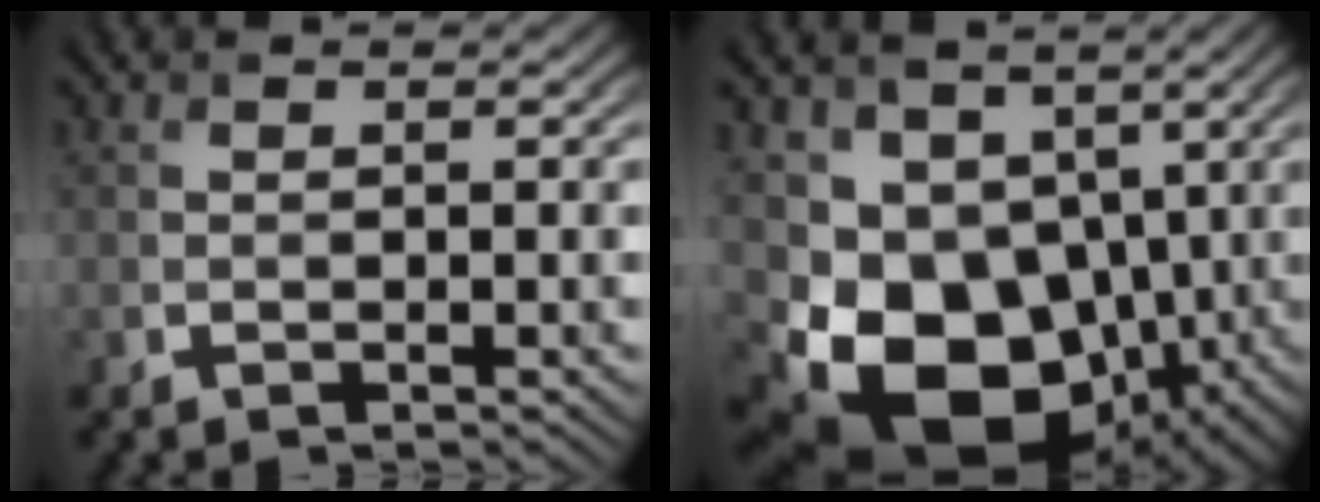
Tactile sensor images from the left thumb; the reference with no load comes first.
{"total": 15.0, "force": [-2.1, 11.2, 9.8], "torque": [-0.190, -0.040, -0.025]}